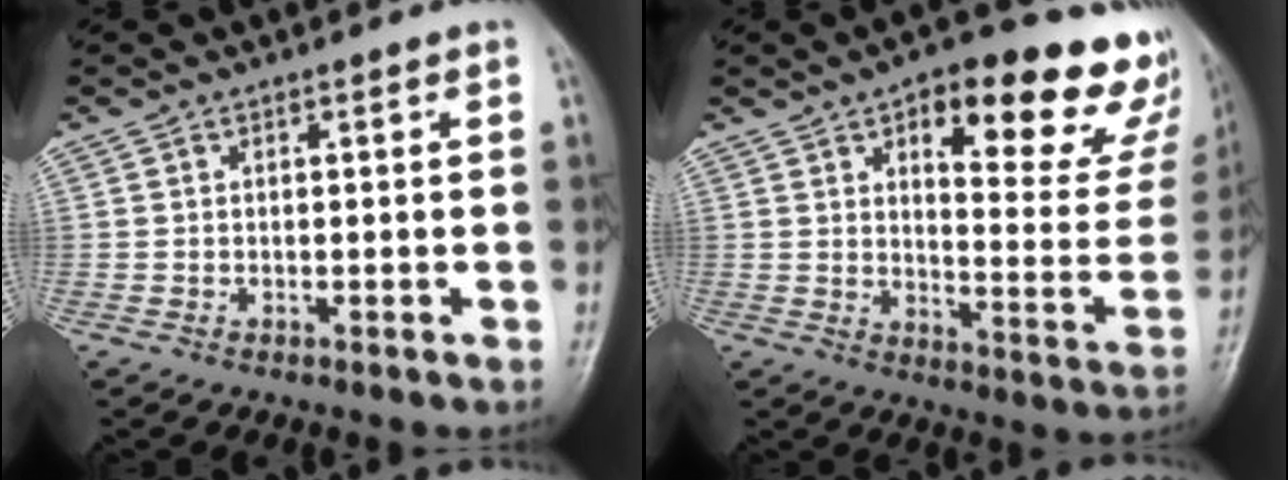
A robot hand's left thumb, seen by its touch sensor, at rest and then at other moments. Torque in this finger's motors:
{"motor_torque": [0.66, 0.42, 1.31, -1.11, 0.10]}